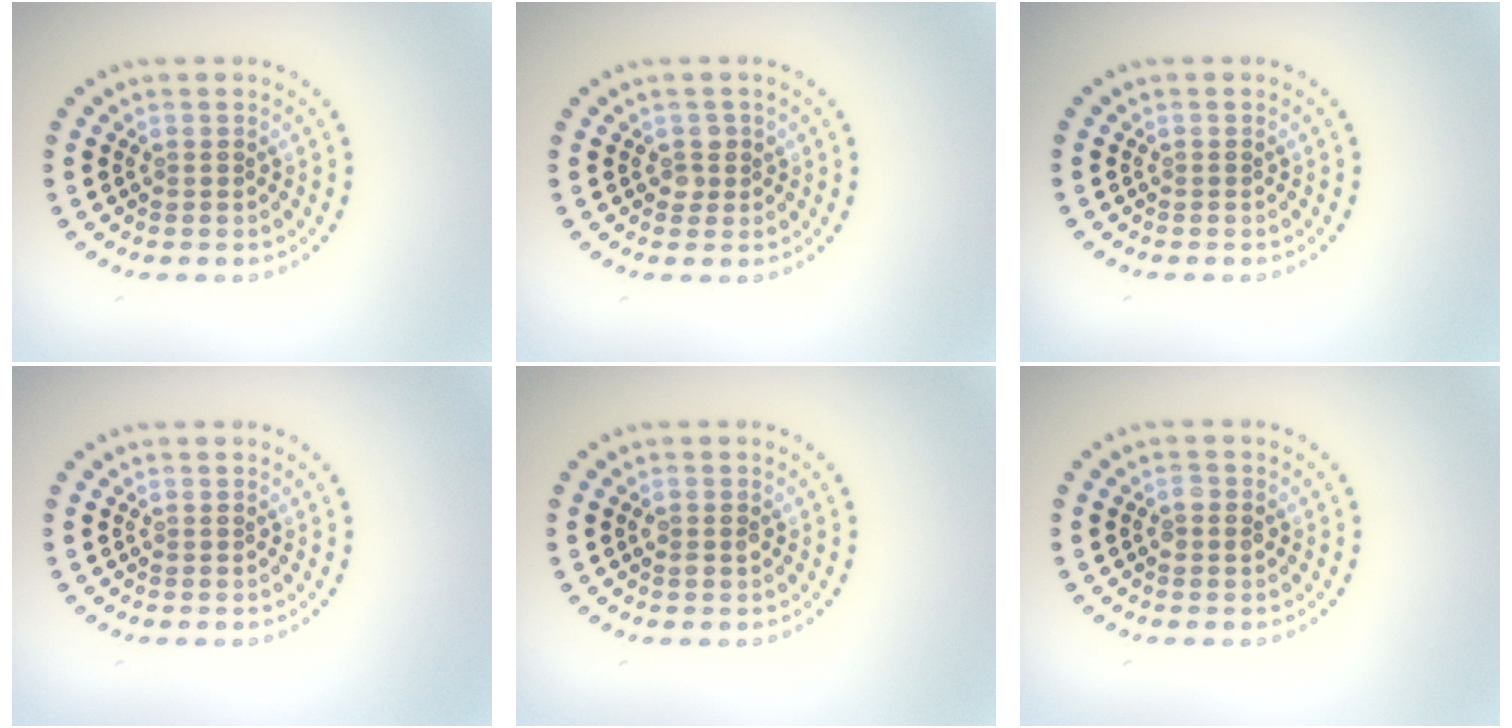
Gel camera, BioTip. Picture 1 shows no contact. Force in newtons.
{"total": 1.2, "press": 1.1, "slide": 0.4}
{"total": 0.0}
{"total": 0.0}
{"total": 1.1, "press": 1.1, "slide": 0.2}
{"total": 1.1, "press": 1.1, "slide": 0.0}